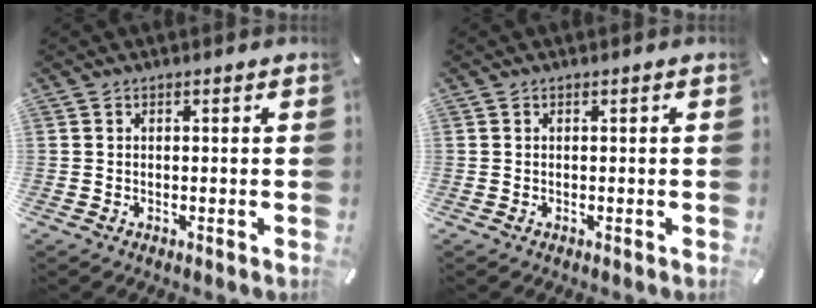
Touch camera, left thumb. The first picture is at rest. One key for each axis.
{"total": 0.0}